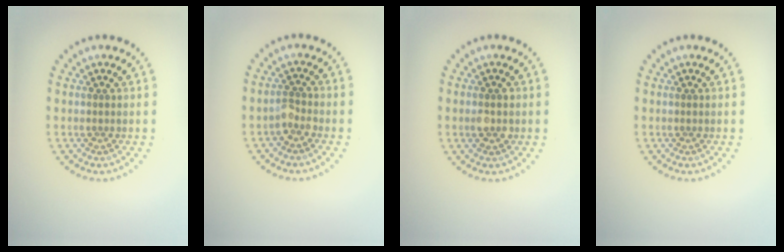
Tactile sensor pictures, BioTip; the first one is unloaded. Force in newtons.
{"total": 1.4, "press": 1.1, "slide": 0.9}
{"total": 2.1, "press": 2.1, "slide": 0.1}
{"total": 0.0}